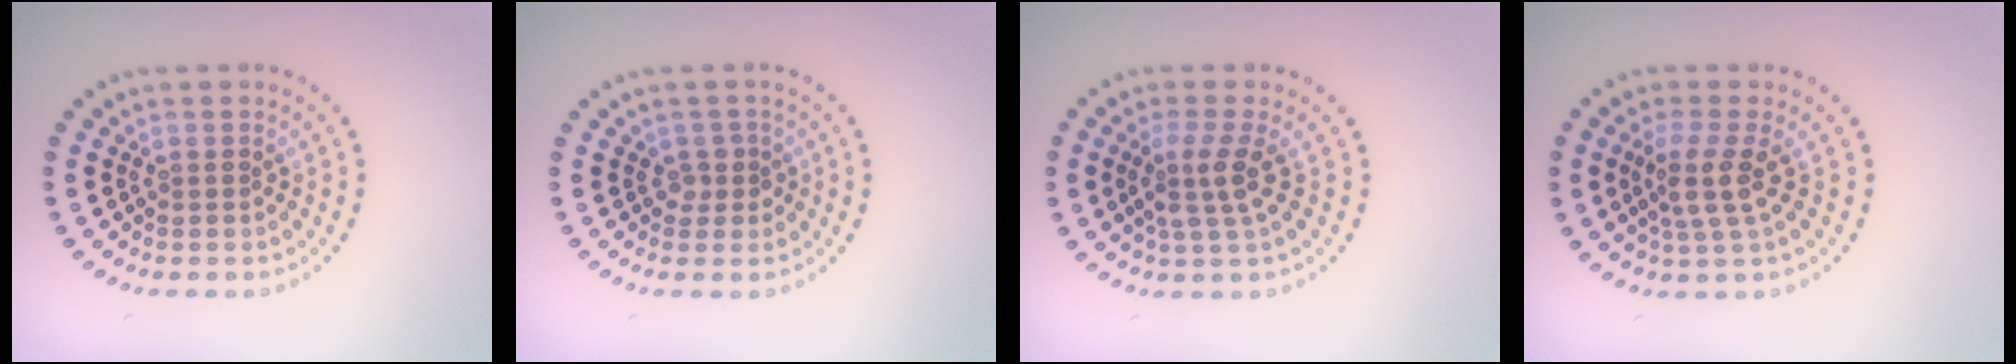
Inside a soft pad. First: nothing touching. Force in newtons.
{"total": 1.3, "press": 1.1, "slide": 0.8}
{"total": 2.9, "press": 2.3, "slide": 1.8}
{"total": 3.0, "press": 2.4, "slide": 1.8}